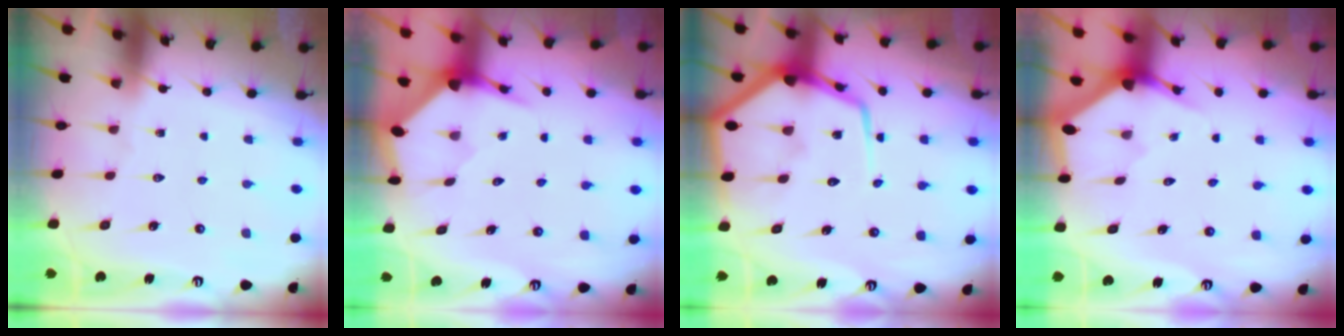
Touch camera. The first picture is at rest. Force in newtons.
{"total": 3.5, "press": 3.5, "slide": 0.4}
{"total": 15.5, "press": 15.5, "slide": 1.3}
{"total": 2.9, "press": 2.9, "slide": 0.2}